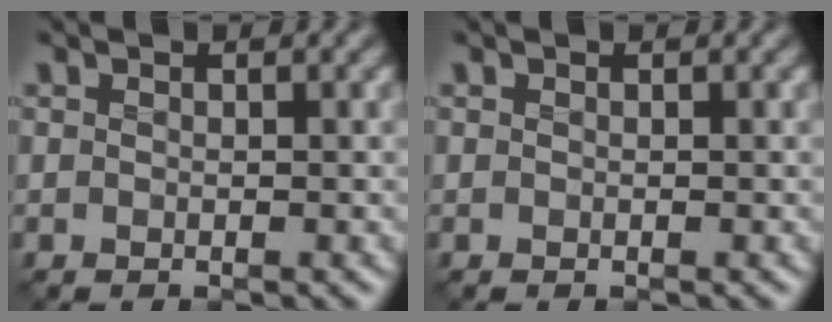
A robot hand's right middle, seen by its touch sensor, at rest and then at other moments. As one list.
[{"total": 0.0}]